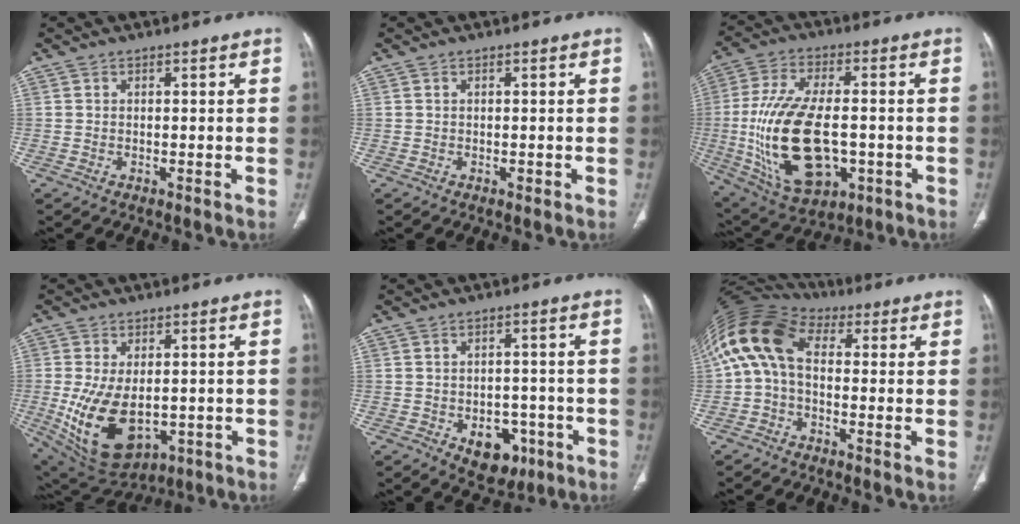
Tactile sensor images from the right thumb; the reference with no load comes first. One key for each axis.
{"total": 0.6, "fx": -0.1, "fy": 0.5, "fz": 0.4, "tx": -0.004, "ty": 0.000, "tz": -0.003}
{"total": 22.0, "fx": -3.0, "fy": 11.6, "fz": 18.4, "tx": -0.365, "ty": 0.001, "tz": -0.032}
{"total": 15.1, "fx": -2.3, "fy": 9.0, "fz": 11.9, "tx": -0.214, "ty": -0.012, "tz": -0.009}
{"total": 8.3, "fx": -3.4, "fy": 5.8, "fz": 4.9, "tx": -0.032, "ty": 0.020, "tz": -0.035}
{"total": 12.7, "fx": 1.2, "fy": 8.0, "fz": 9.8, "tx": -0.199, "ty": 0.045, "tz": 0.008}